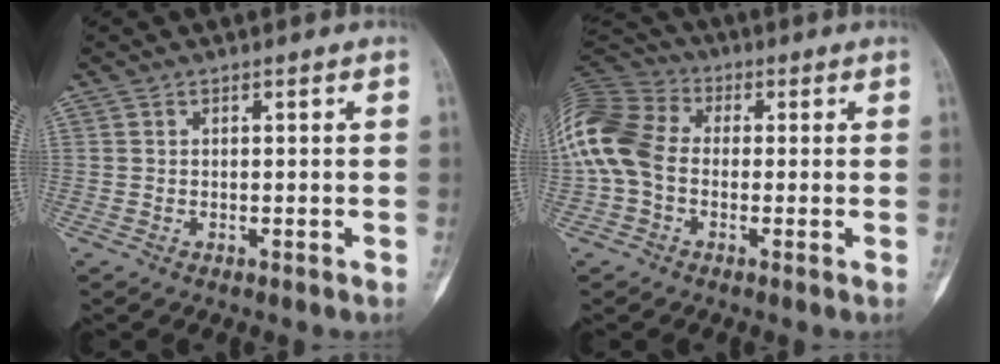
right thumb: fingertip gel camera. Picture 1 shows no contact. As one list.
[{"total": 14.0, "force": [-0.8, 10.4, 9.4], "torque": [-0.202, 0.030, -0.028]}]